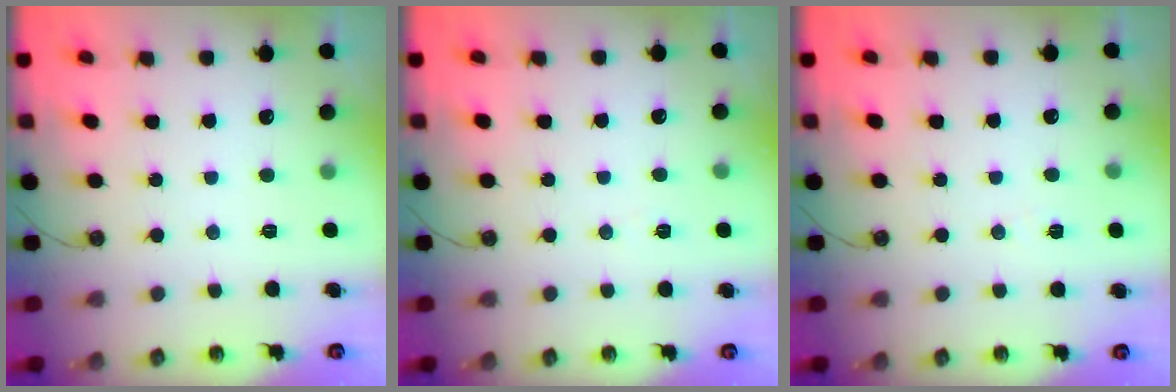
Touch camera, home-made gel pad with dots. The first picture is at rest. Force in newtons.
{"total": 5.0, "press": 2.6, "slide": 4.3}
{"total": 3.3, "press": 2.7, "slide": 1.9}